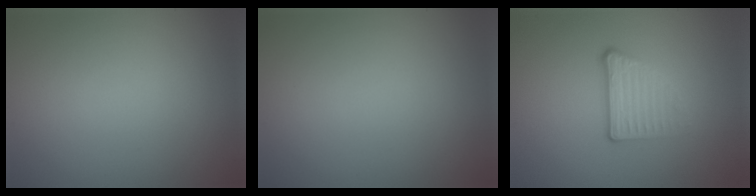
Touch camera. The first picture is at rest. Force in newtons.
{"total": 0.0}
{"total": 3.5, "press": 2.5, "slide": 2.5}